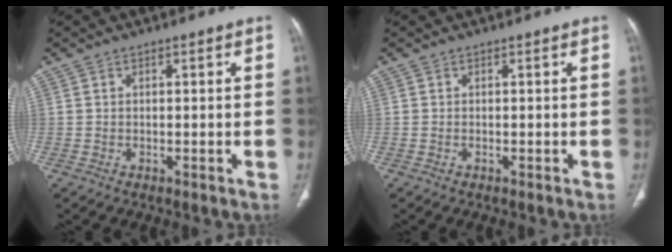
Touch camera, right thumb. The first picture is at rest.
{"total": 0.0}